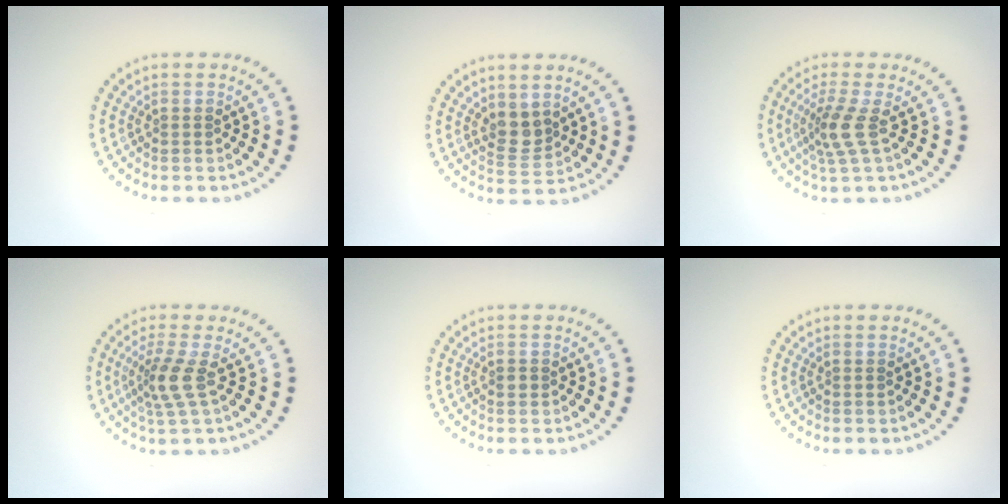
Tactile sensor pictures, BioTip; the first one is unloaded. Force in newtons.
{"total": 2.2, "press": 1.8, "slide": 1.2}
{"total": 2.8, "press": 2.0, "slide": 2.0}
{"total": 2.9, "press": 2.1, "slide": 2.0}
{"total": 0.8, "press": 0.8, "slide": 0.1}
{"total": 0.0}